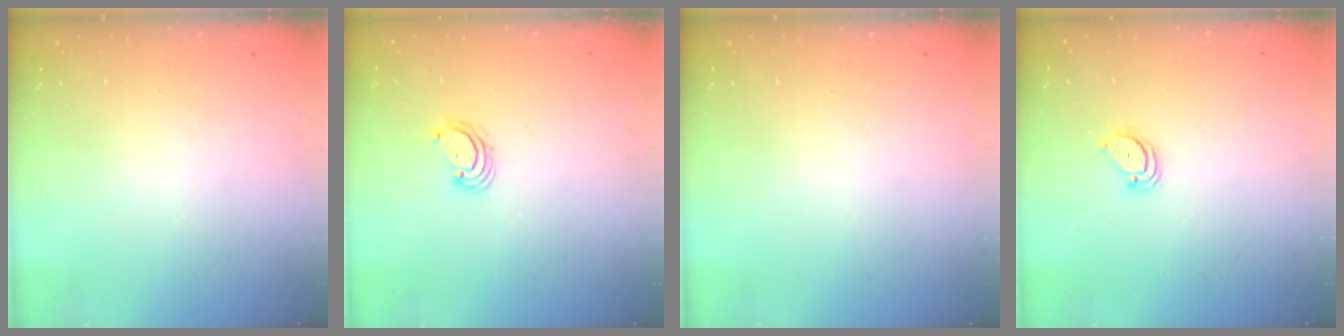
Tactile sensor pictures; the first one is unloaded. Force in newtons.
{"total": 2.8, "press": 2.8, "slide": 0.3}
{"total": 0.0}
{"total": 2.4, "press": 2.4, "slide": 0.2}